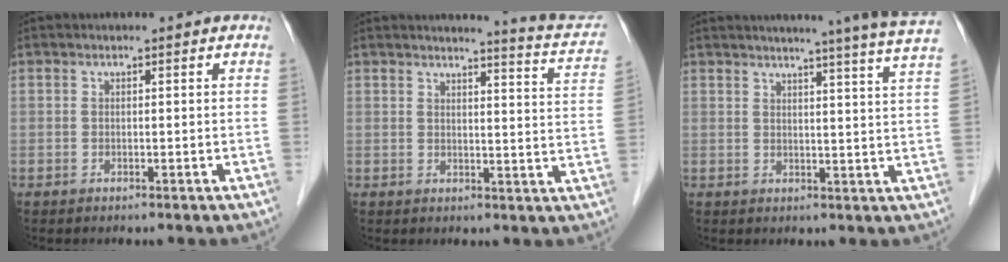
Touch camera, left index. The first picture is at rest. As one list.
[{"total": 9.7, "force": [9.3, 0.0, 2.8], "torque": [-0.029, -0.050, 0.085]}, {"total": 16.6, "force": [14.6, -1.7, 7.7], "torque": [-0.112, -0.049, 0.160]}]